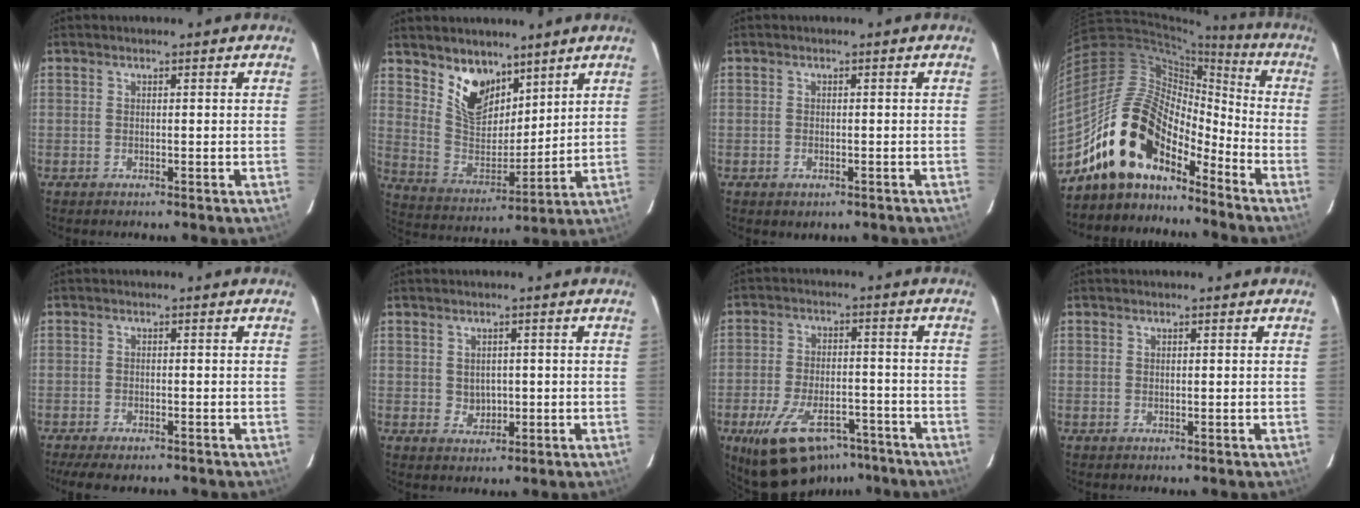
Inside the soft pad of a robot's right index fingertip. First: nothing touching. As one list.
[{"total": 11.3, "force": [7.8, 6.2, 5.4], "torque": [-0.101, -0.006, 0.156]}, {"total": 1.8, "force": [-0.8, 1.3, 0.9], "torque": [-0.017, -0.002, -0.008]}, {"total": 16.6, "force": [-12.8, 7.2, 7.7], "torque": [-0.145, 0.019, -0.241]}, {"total": 6.4, "force": [-5.2, 1.8, 3.4], "torque": [-0.084, -0.023, -0.086]}, {"total": 3.0, "force": [0.2, 2.6, 1.3], "torque": [-0.021, 0.003, 0.011]}, {"total": 17.0, "force": [-11.2, 7.8, 10.2], "torque": [-0.206, -0.015, -0.178]}, {"total": 0.0}]